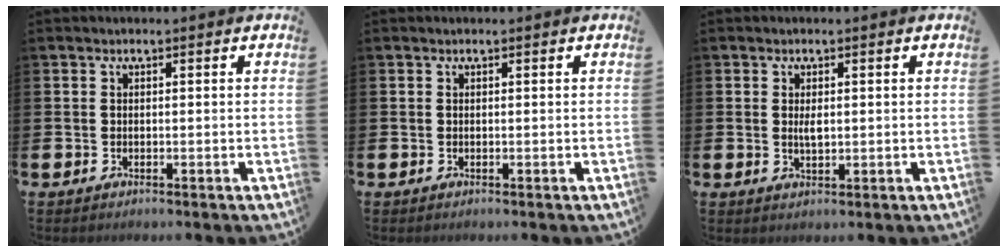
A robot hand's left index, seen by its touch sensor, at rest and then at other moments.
{"total": 0.0}
{"total": 1.6, "force": [0.3, 0.6, 1.5], "torque": [-0.020, -0.003, 0.001]}